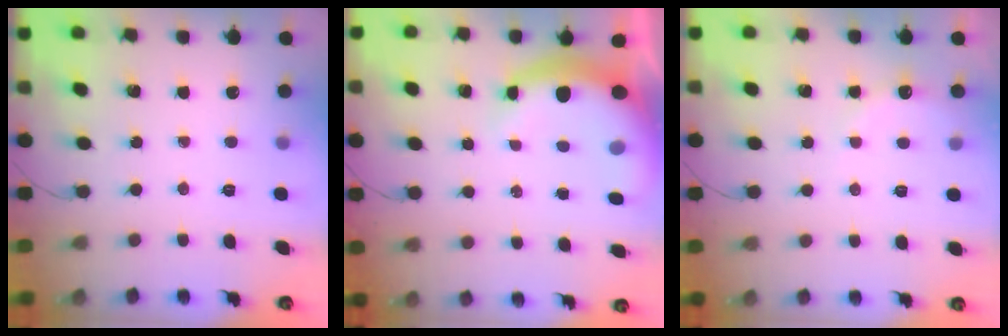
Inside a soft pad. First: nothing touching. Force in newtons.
{"total": 8.4, "press": 8.2, "slide": 2.0}
{"total": 5.1, "press": 4.9, "slide": 1.3}